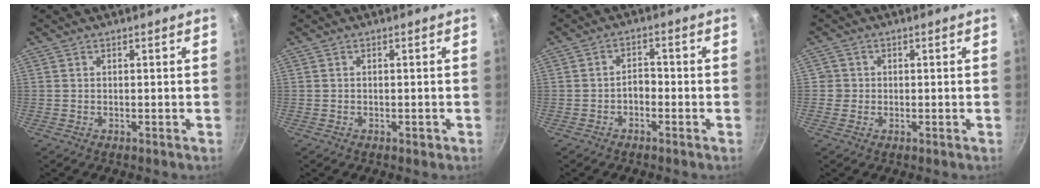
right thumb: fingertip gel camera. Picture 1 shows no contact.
{"total": 0.7, "force": [-0.3, 0.4, 0.4], "torque": [-0.003, 0.000, -0.006]}
{"total": 2.8, "force": [-1.2, 1.8, 1.8], "torque": [-0.017, 0.017, -0.027]}
{"total": 1.9, "force": [-0.1, 1.9, -0.1], "torque": [0.016, 0.008, -0.004]}